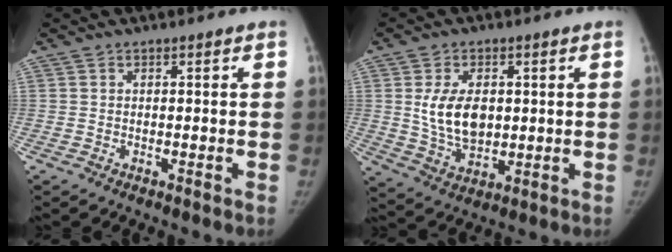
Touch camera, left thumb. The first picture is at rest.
{"total": 9.9, "force": [1.4, 6.4, 7.5], "torque": [-0.116, -0.014, 0.039]}